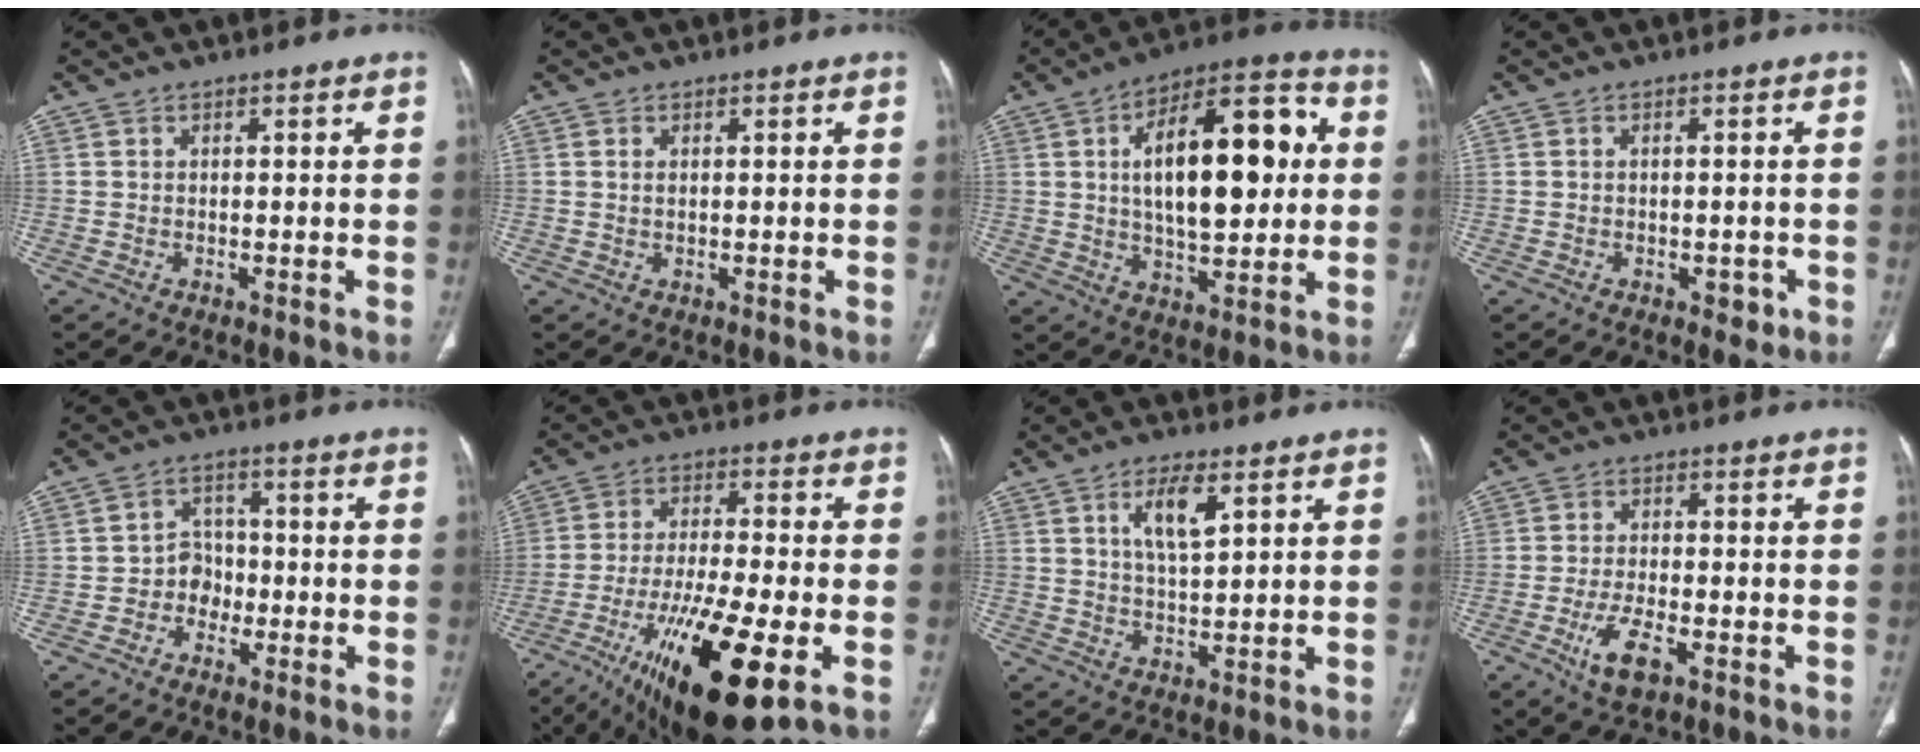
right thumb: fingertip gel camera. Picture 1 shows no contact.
{"total": 1.0, "force": [0.3, 0.4, 0.9], "torque": [-0.021, 0.001, 0.009]}
{"total": 21.8, "force": [3.4, 9.8, 19.1], "torque": [-0.268, 0.018, 0.048]}
{"total": 2.5, "force": [-1.0, 1.6, 1.7], "torque": [-0.012, 0.003, -0.008]}
{"total": 4.5, "force": [-1.6, 3.8, 1.6], "torque": [0.005, 0.018, -0.037]}
{"total": 21.2, "force": [-8.5, 5.4, 18.6], "torque": [-0.336, -0.009, -0.135]}
{"total": 6.8, "force": [3.0, 2.5, 5.6], "torque": [-0.095, -0.013, 0.056]}
{"total": 6.4, "force": [-2.9, 2.5, 5.1], "torque": [-0.101, 0.006, -0.048]}